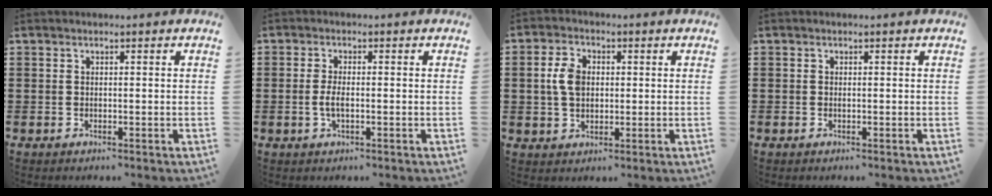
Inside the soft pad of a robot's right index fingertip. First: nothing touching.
{"total": 2.4, "force": [-0.4, 0.7, 2.3], "torque": [-0.056, -0.006, -0.012]}
{"total": 4.8, "force": [0.4, 3.2, 3.6], "torque": [-0.091, 0.008, 0.001]}
{"total": 0.0}